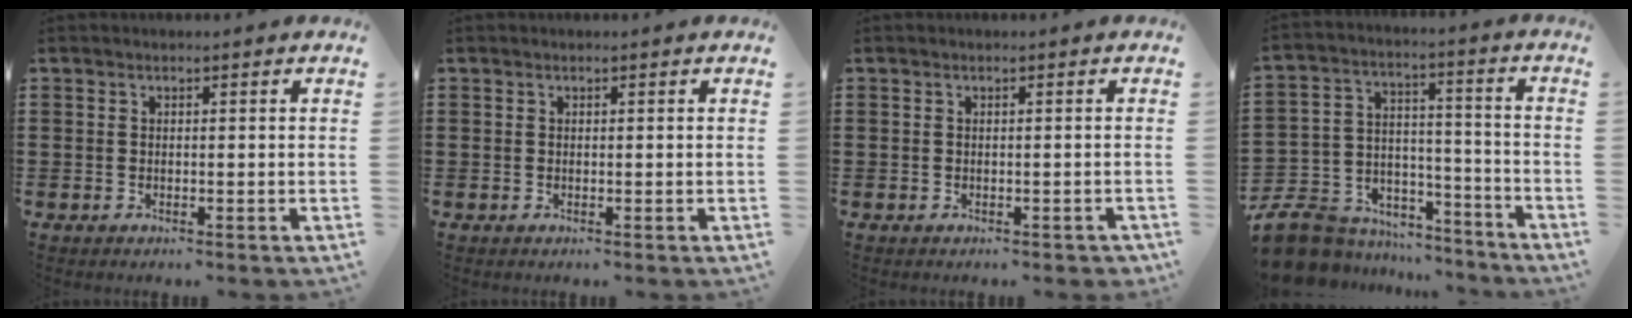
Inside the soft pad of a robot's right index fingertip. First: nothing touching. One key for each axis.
{"total": 0.0}
{"total": 0.0}
{"total": 8.6, "fx": -7.2, "fy": 4.7, "fz": 1.1, "tx": -0.048, "ty": 0.012, "tz": -0.137}